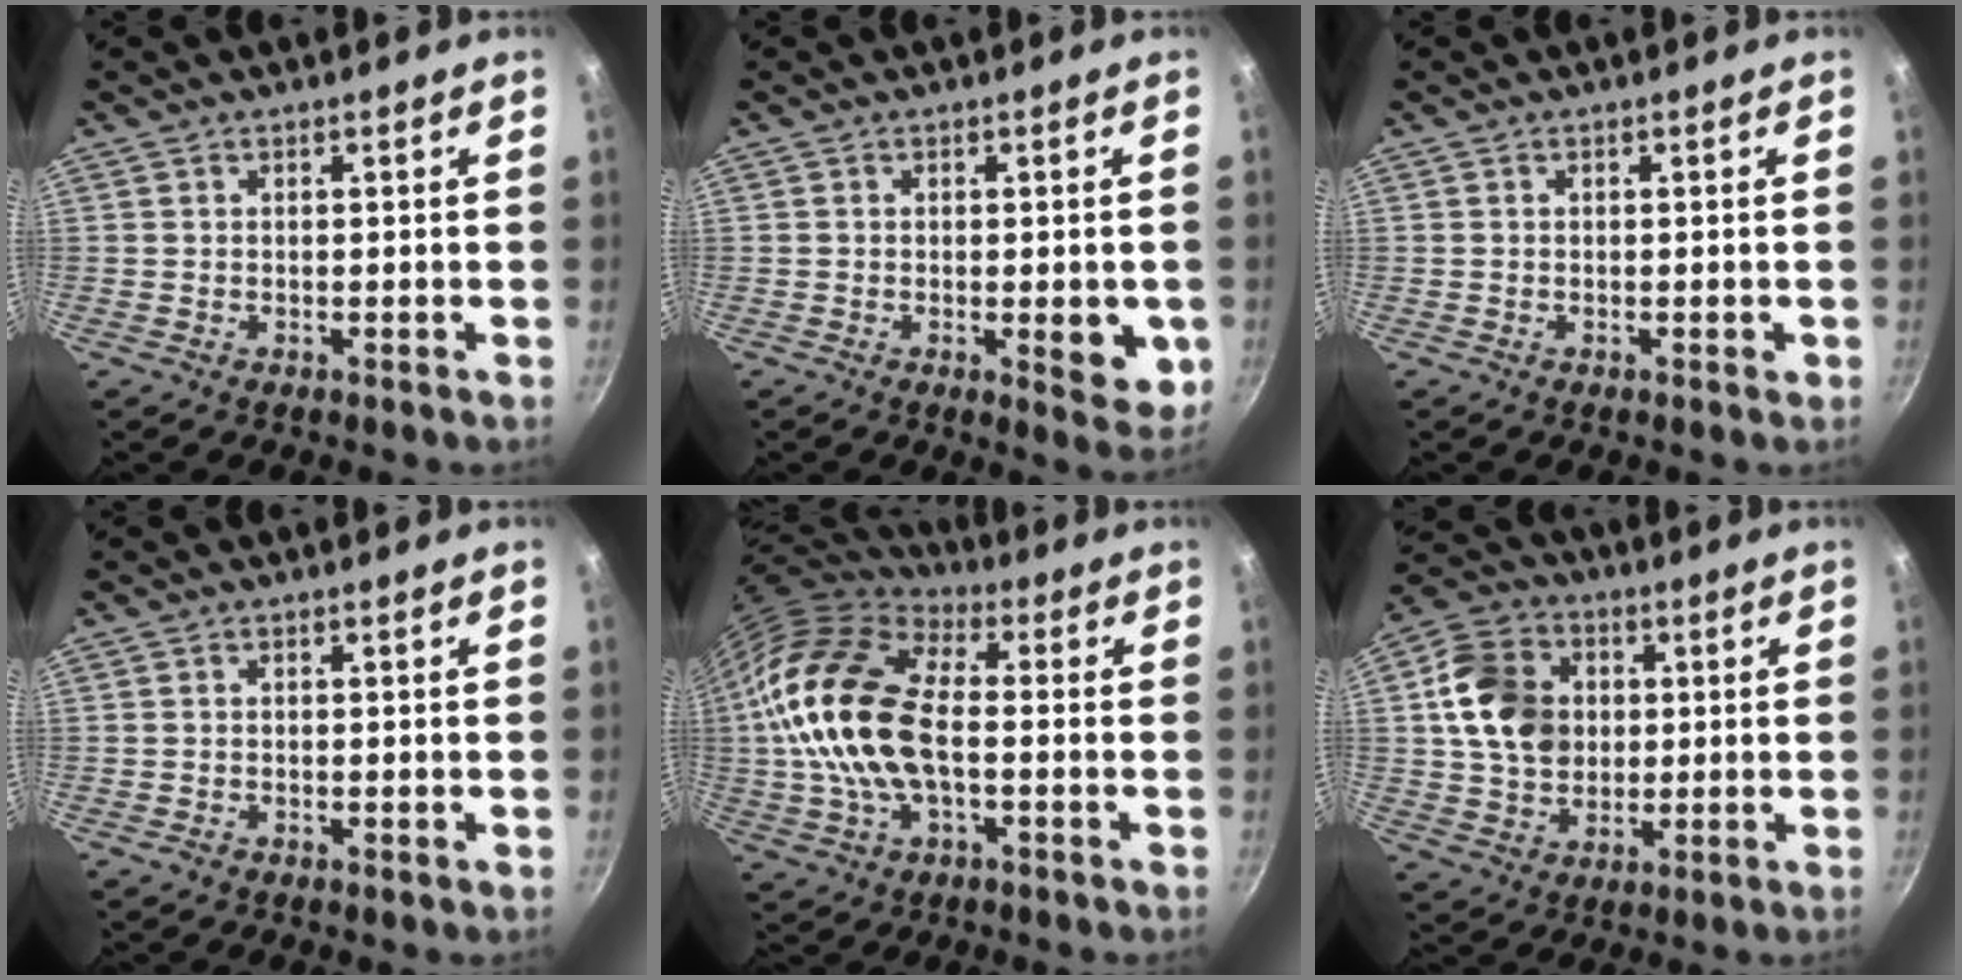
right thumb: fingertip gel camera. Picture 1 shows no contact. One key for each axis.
{"total": 7.1, "fx": -1.2, "fy": 2.8, "fz": 6.4, "tx": -0.067, "ty": -0.008, "tz": -0.012}
{"total": 0.7, "fx": -0.1, "fy": 0.5, "fz": 0.6, "tx": -0.005, "ty": 0.002, "tz": -0.001}
{"total": 0.6, "fx": -0.3, "fy": 0.4, "fz": 0.4, "tx": -0.004, "ty": 0.002, "tz": -0.005}
{"total": 18.6, "fx": -0.3, "fy": 9.7, "fz": 15.9, "tx": -0.288, "ty": 0.024, "tz": -0.018}
{"total": 13.9, "fx": 2.2, "fy": 11.2, "fz": 8.1, "tx": -0.120, "ty": 0.006, "tz": 0.032}